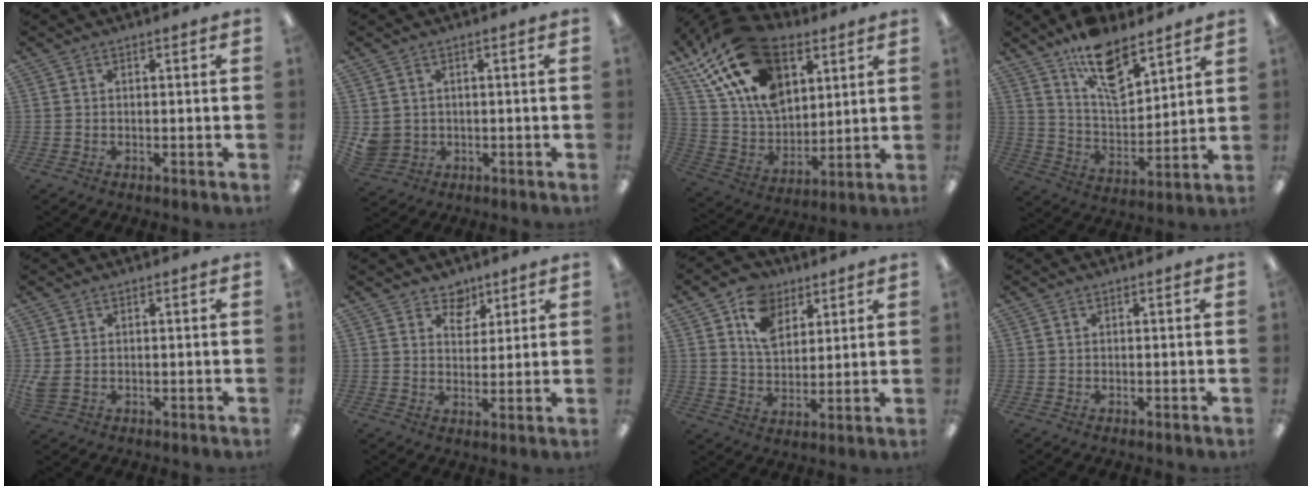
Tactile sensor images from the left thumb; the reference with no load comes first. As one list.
[{"total": 3.4, "force": [0.4, 3.3, 0.5], "torque": [-0.026, -0.001, 0.010]}, {"total": 22.8, "force": [12.4, 13.4, 13.6], "torque": [-0.292, -0.056, 0.223]}, {"total": 13.9, "force": [9.9, 5.7, 8.0], "torque": [-0.133, -0.058, 0.175]}, {"total": 2.5, "force": [-0.2, 1.7, 1.8], "torque": [-0.040, -0.001, -0.004]}, {"total": 5.3, "force": [3.9, 3.4, 0.9], "torque": [-0.005, -0.026, 0.069]}, {"total": 10.9, "force": [5.9, 7.9, 4.7], "torque": [-0.080, -0.017, 0.110]}, {"total": 0.0}]